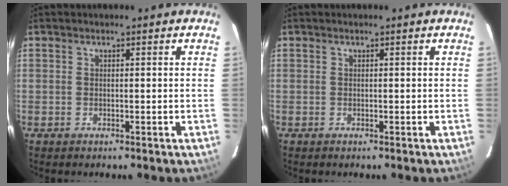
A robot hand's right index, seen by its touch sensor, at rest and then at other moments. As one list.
[{"total": 0.0}]